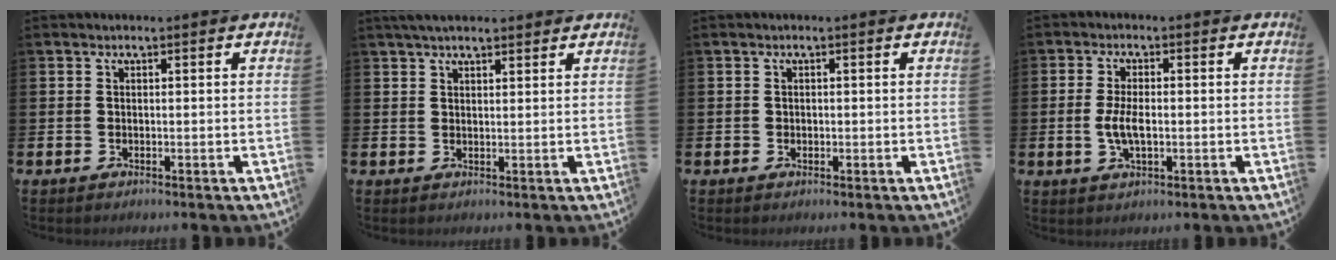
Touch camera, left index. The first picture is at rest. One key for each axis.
{"total": 3.1, "fx": 2.7, "fy": 0.7, "fz": 1.2, "tx": -0.024, "ty": -0.003, "tz": 0.049}
{"total": 0.5, "fx": 0.0, "fy": 0.5, "fz": 0.1, "tx": 0.004, "ty": 0.004, "tz": -0.003}
{"total": 4.0, "fx": -0.3, "fy": 1.7, "fz": 3.6, "tx": -0.066, "ty": -0.001, "tz": -0.011}